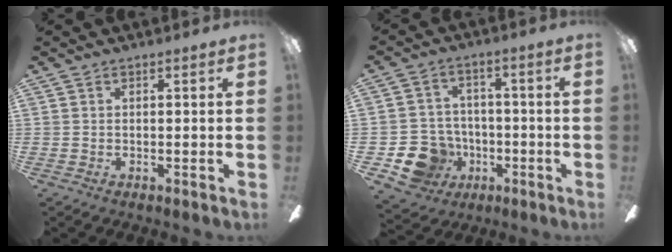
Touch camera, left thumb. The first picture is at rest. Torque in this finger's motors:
{"motor_torque": [0.56, 0.71, -0.01, 0.03, 0.00]}